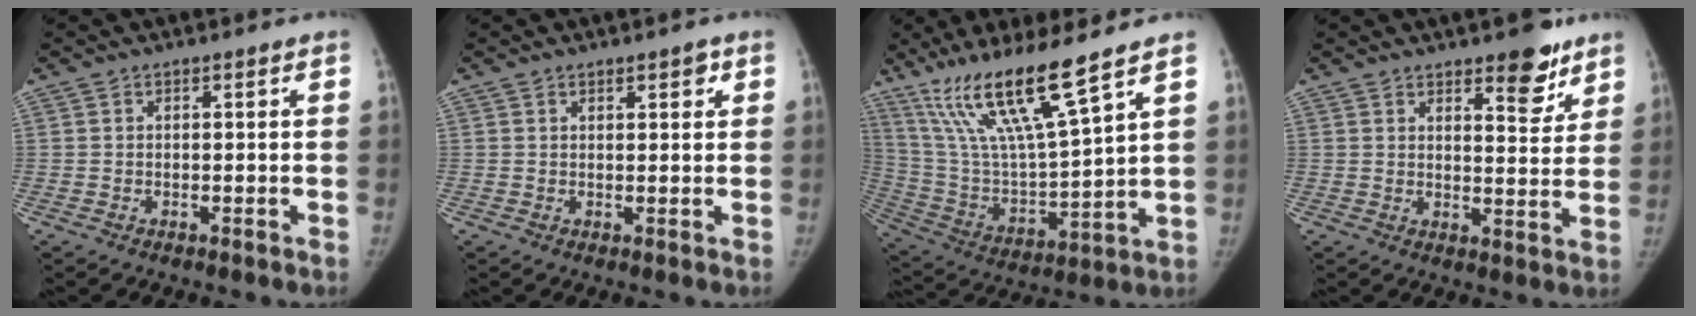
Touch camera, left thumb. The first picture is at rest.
{"total": 2.0, "force": [1.1, 0.8, 1.5], "torque": [-0.011, -0.004, 0.016]}
{"total": 18.4, "force": [12.3, 1.7, 13.6], "torque": [-0.243, -0.062, 0.239]}
{"total": 8.1, "force": [5.6, 3.0, 5.0], "torque": [-0.038, -0.037, 0.077]}